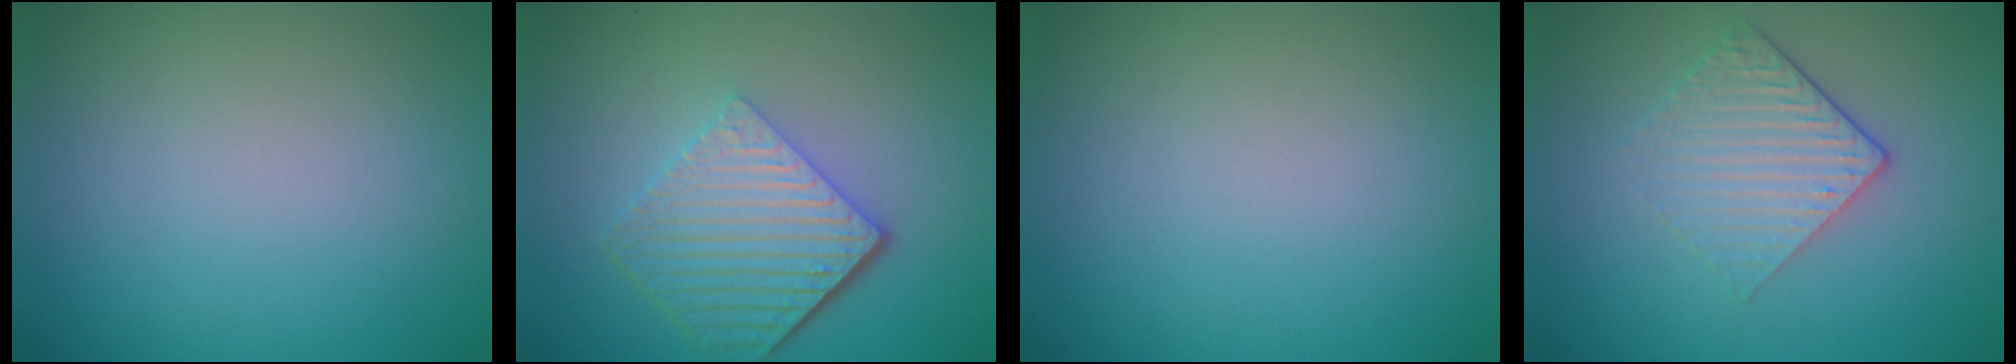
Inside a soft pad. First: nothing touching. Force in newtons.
{"total": 6.2, "press": 4.2, "slide": 4.6}
{"total": 0.0}
{"total": 3.4, "press": 2.6, "slide": 2.3}